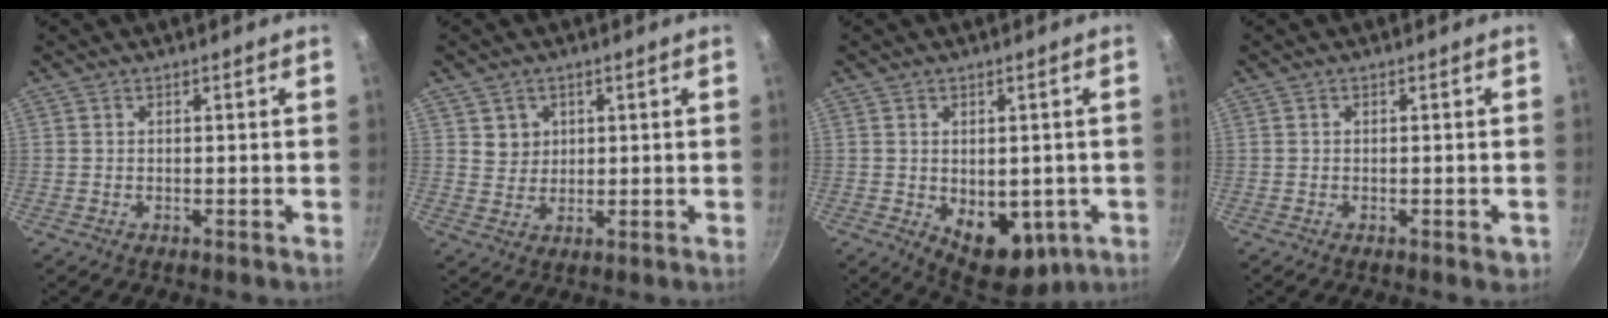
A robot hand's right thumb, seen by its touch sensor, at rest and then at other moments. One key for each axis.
{"total": 3.6, "fx": 1.3, "fy": 3.3, "fz": 0.7, "tx": 0.009, "ty": 0.004, "tz": 0.027}
{"total": 11.1, "fx": -2.3, "fy": 7.0, "fz": 8.3, "tx": -0.076, "ty": -0.013, "tz": -0.012}
{"total": 1.8, "fx": -0.7, "fy": 0.9, "fz": 1.4, "tx": -0.014, "ty": 0.000, "tz": -0.009}